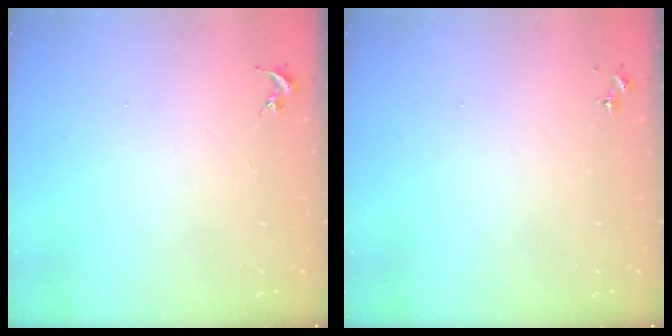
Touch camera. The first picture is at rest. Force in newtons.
{"total": 0.0}